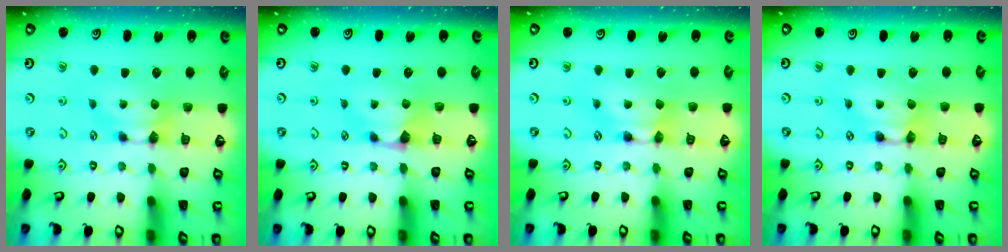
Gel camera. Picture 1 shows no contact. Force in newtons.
{"total": 0.6, "press": 0.1, "slide": 0.6}
{"total": 1.9, "press": 1.9, "slide": 0.2}
{"total": 2.3, "press": 2.3, "slide": 0.0}